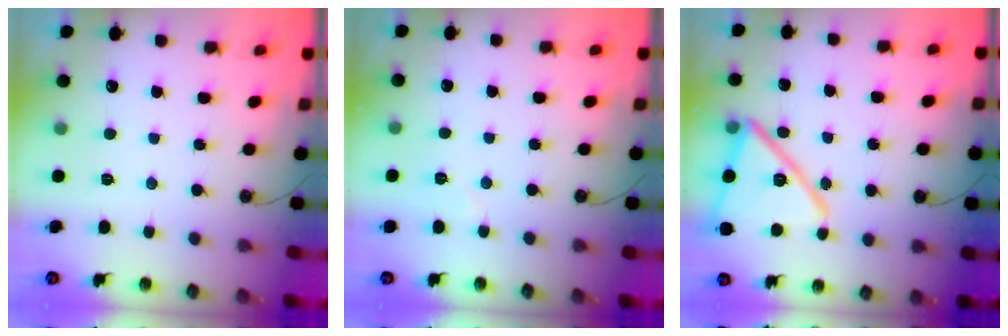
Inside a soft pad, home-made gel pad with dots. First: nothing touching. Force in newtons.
{"total": 3.4, "press": 2.9, "slide": 1.8}
{"total": 18.9, "press": 18.9, "slide": 1.2}